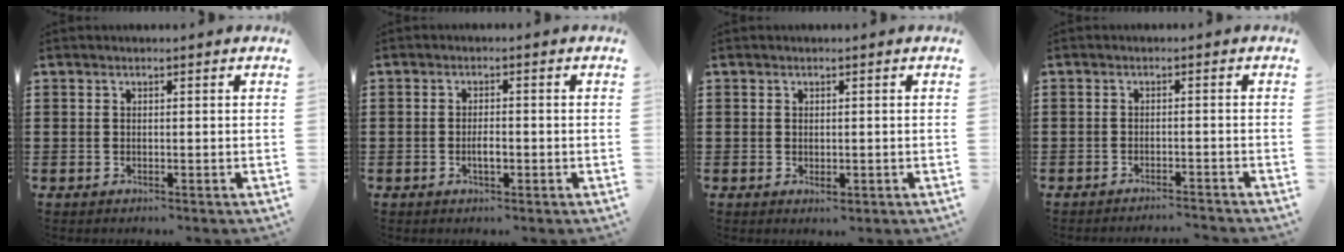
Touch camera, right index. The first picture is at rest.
{"total": 2.4, "force": [-0.7, 0.6, 2.2], "torque": [-0.042, -0.002, -0.011]}
{"total": 0.9, "force": [-0.1, 0.6, 0.8], "torque": [-0.015, 0.001, -0.001]}
{"total": 1.9, "force": [-1.9, -0.3, 0.3], "torque": [-0.007, 0.002, -0.039]}